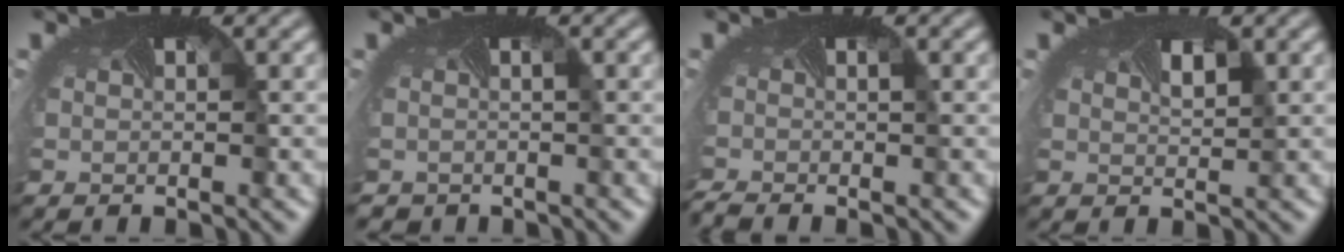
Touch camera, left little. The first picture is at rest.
{"total": 1.1, "force": [-0.8, 0.6, 0.4], "torque": [0.006, -0.010, -0.010]}
{"total": 2.5, "force": [-1.8, 0.4, 1.6], "torque": [-0.026, -0.015, -0.033]}
{"total": 1.2, "force": [0.6, 0.3, 0.9], "torque": [-0.011, 0.001, 0.011]}